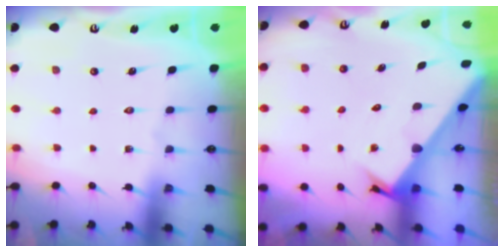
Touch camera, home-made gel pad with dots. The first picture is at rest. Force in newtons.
{"total": 2.3, "press": 2.3, "slide": 0.2}